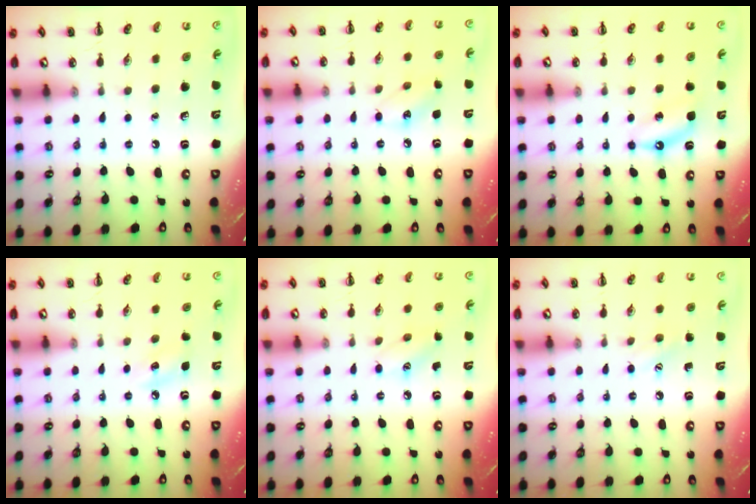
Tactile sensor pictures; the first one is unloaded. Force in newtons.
{"total": 6.3, "press": 6.2, "slide": 1.4}
{"total": 5.7, "press": 5.4, "slide": 1.6}
{"total": 6.3, "press": 6.0, "slide": 2.0}
{"total": 6.0, "press": 5.8, "slide": 1.6}
{"total": 6.4, "press": 6.3, "slide": 1.5}